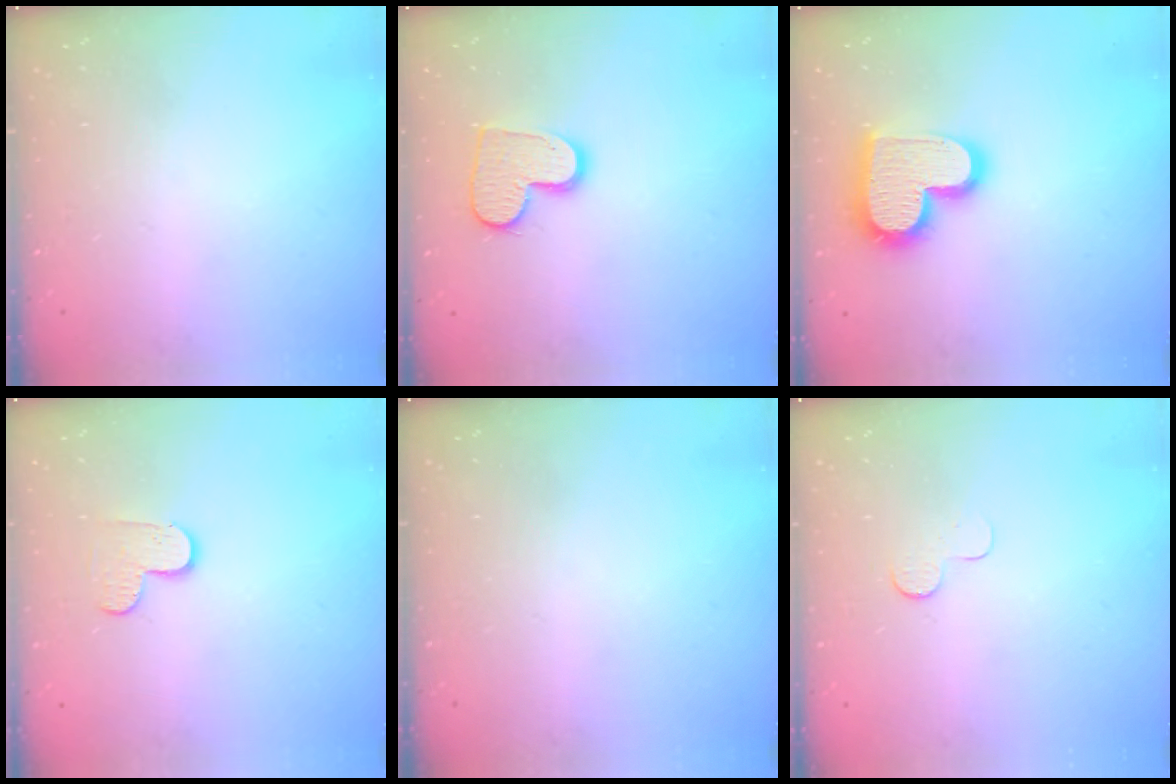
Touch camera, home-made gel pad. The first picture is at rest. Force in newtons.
{"total": 12.0, "press": 11.9, "slide": 0.8}
{"total": 18.4, "press": 18.4, "slide": 1.0}
{"total": 4.8, "press": 4.8, "slide": 0.5}
{"total": 0.0}
{"total": 3.7, "press": 3.7, "slide": 0.4}